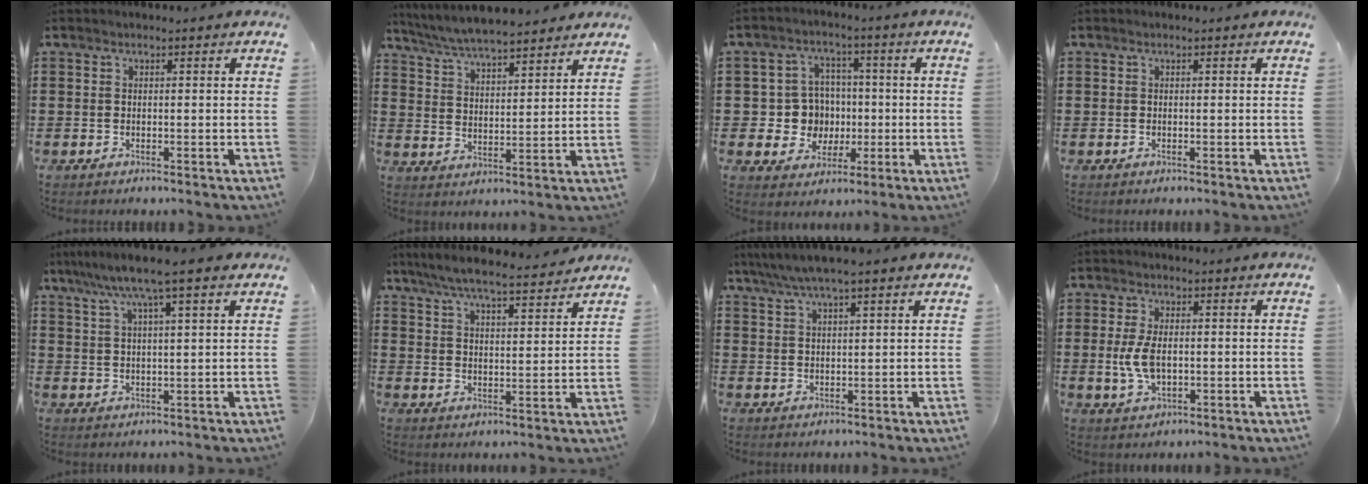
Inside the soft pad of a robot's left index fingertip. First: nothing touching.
{"total": 5.8, "force": [5.7, 0.3, 1.3], "torque": [-0.051, -0.026, 0.100]}
{"total": 7.6, "force": [0.0, 7.4, 2.0], "torque": [-0.062, 0.015, 0.007]}
{"total": 0.0}
{"total": 7.2, "force": [5.0, 0.4, 5.2], "torque": [-0.113, -0.006, 0.087]}
{"total": 6.4, "force": [5.9, 0.2, 2.5], "torque": [-0.070, -0.030, 0.102]}
{"total": 4.3, "force": [3.3, 0.2, 2.7], "torque": [-0.060, -0.004, 0.057]}
{"total": 5.4, "force": [-0.3, 2.9, 4.5], "torque": [-0.113, -0.003, -0.013]}